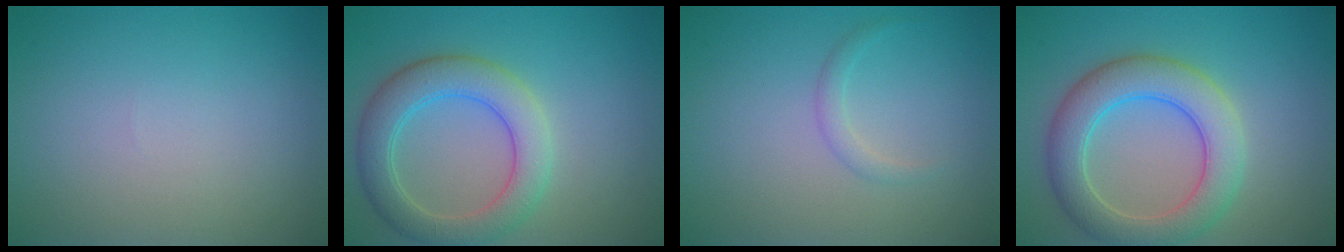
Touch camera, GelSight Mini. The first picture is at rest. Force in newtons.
{"total": 5.3, "press": 5.3, "slide": 0.5}
{"total": 1.0, "press": 1.0, "slide": 0.1}
{"total": 6.2, "press": 6.1, "slide": 0.5}